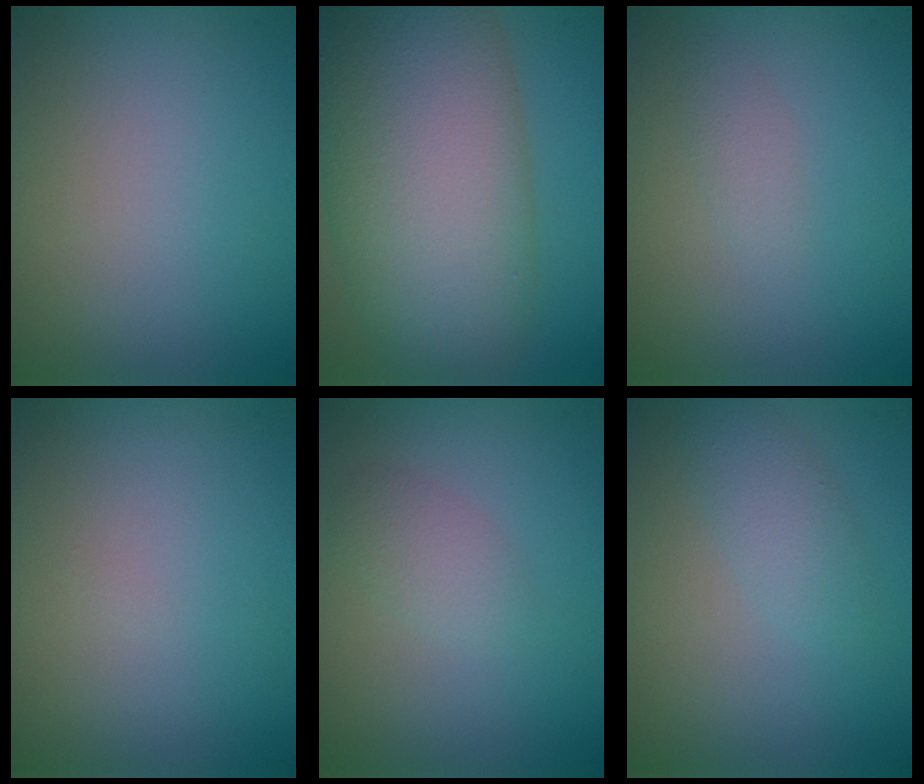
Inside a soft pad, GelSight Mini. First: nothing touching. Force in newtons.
{"total": 14.3, "press": 14.3, "slide": 0.5}
{"total": 1.1, "press": 1.1, "slide": 0.0}
{"total": 0.0}
{"total": 1.8, "press": 1.8, "slide": 0.2}
{"total": 2.1, "press": 2.1, "slide": 0.1}